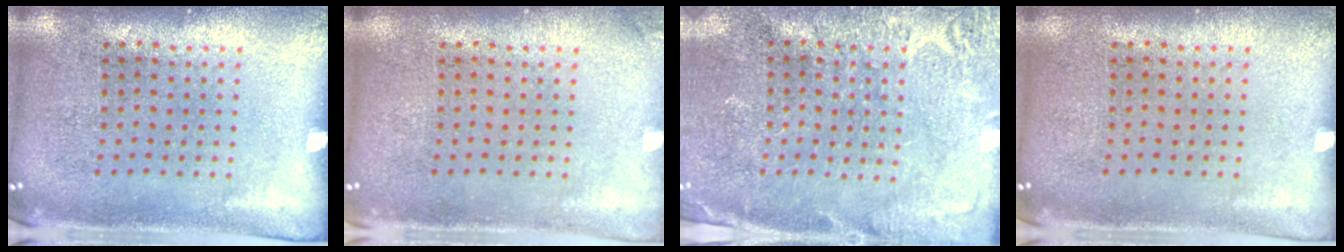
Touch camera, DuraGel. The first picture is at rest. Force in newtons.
{"total": 0.9, "press": 0.9, "slide": 0.2}
{"total": 2.7, "press": 2.7, "slide": 0.4}
{"total": 0.0}